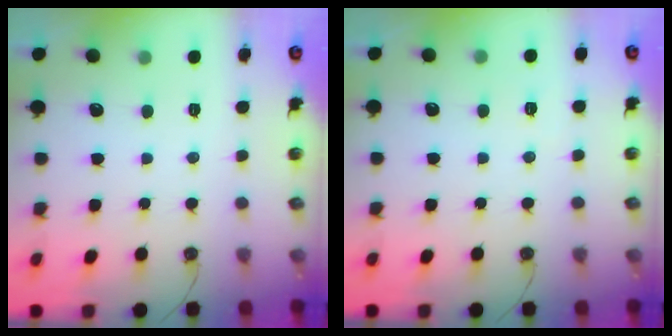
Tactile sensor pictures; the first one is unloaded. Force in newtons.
{"total": 2.8, "press": 1.5, "slide": 2.3}